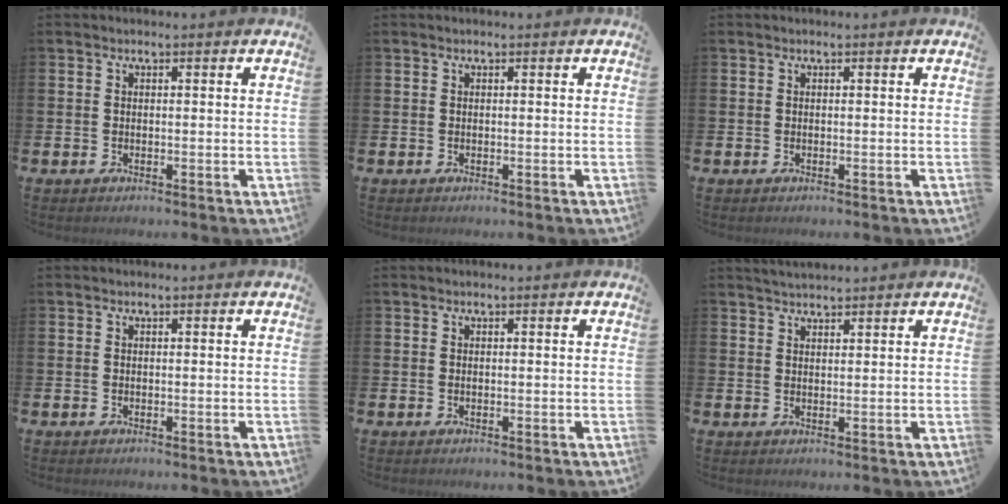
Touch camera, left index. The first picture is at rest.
{"total": 0.0}
{"total": 0.0}
{"total": 0.0}
{"total": 0.0}
{"total": 2.5, "force": [2.5, 0.4, 0.4], "torque": [0.004, -0.011, 0.042]}